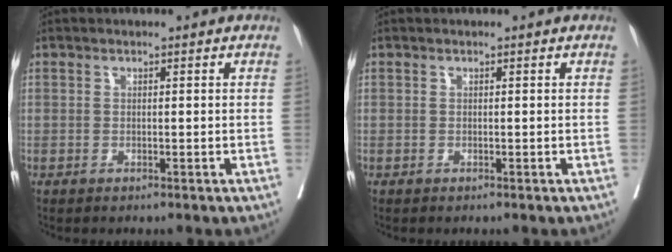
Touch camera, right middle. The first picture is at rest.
{"total": 0.0}